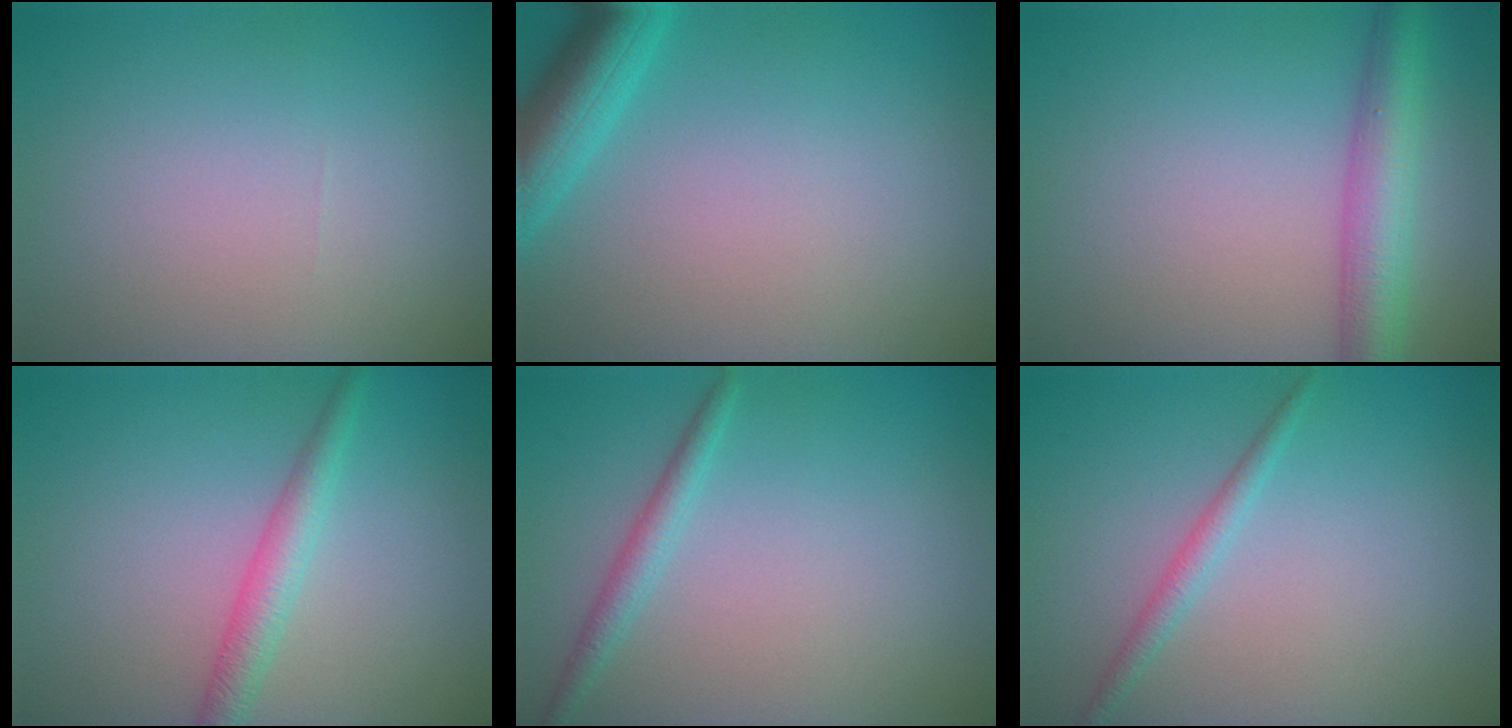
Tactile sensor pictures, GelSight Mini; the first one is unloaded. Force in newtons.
{"total": 4.6, "press": 4.6, "slide": 0.3}
{"total": 4.9, "press": 4.9, "slide": 0.2}
{"total": 2.6, "press": 2.6, "slide": 0.2}
{"total": 1.7, "press": 1.7, "slide": 0.1}
{"total": 1.5, "press": 1.5, "slide": 0.0}